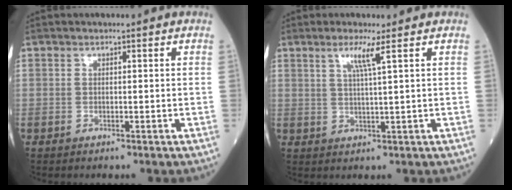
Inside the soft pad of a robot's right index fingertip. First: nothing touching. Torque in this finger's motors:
{"motor_torque": [0.35, 0.29, 0.25, 0.06]}